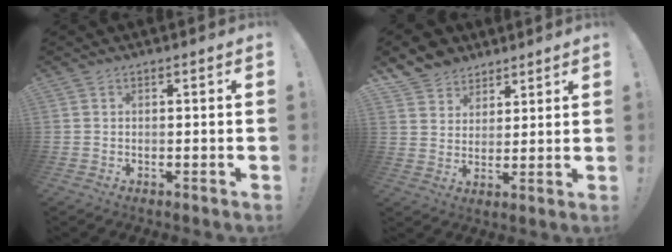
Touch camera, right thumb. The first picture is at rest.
{"total": 7.4, "force": [5.4, 5.0, 0.4], "torque": [-0.012, -0.047, 0.109]}